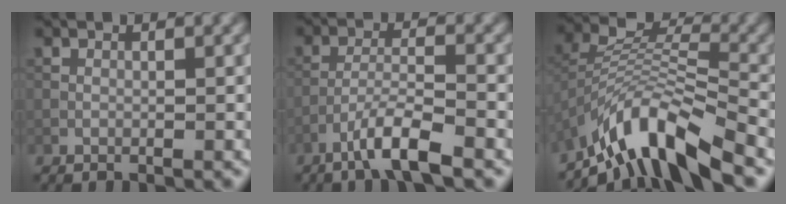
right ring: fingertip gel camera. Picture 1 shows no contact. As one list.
[{"total": 4.7, "force": [-3.2, 0.6, 3.4], "torque": [-0.064, 0.006, -0.067]}, {"total": 8.7, "force": [-6.4, 2.7, 5.3], "torque": [-0.081, 0.003, -0.125]}]